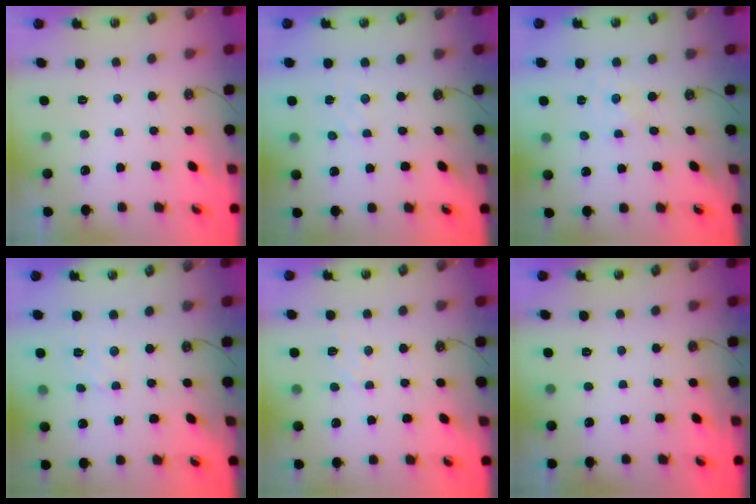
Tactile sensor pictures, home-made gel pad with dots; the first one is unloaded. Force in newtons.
{"total": 1.7, "press": 1.7, "slide": 0.3}
{"total": 0.0}
{"total": 2.6, "press": 2.5, "slide": 0.7}
{"total": 5.8, "press": 5.8, "slide": 0.7}
{"total": 0.0}